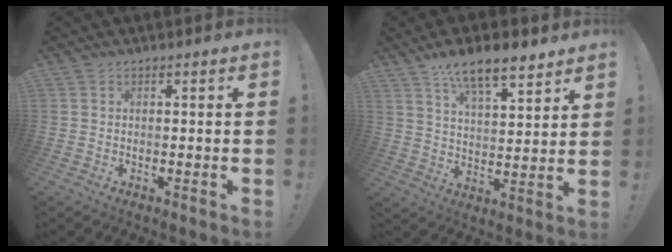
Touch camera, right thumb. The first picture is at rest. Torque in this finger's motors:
{"motor_torque": [-0.65, 0.95, 0.92, 0.74, 0.27]}